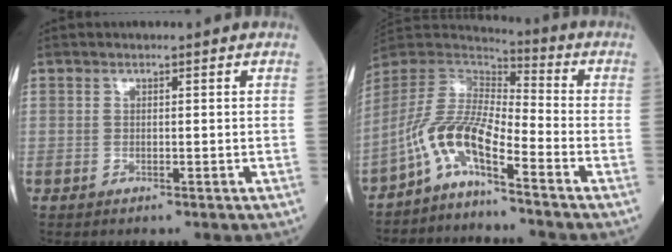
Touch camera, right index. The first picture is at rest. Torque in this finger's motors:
{"motor_torque": [1.03, -1.11, 0.25, 0.21]}